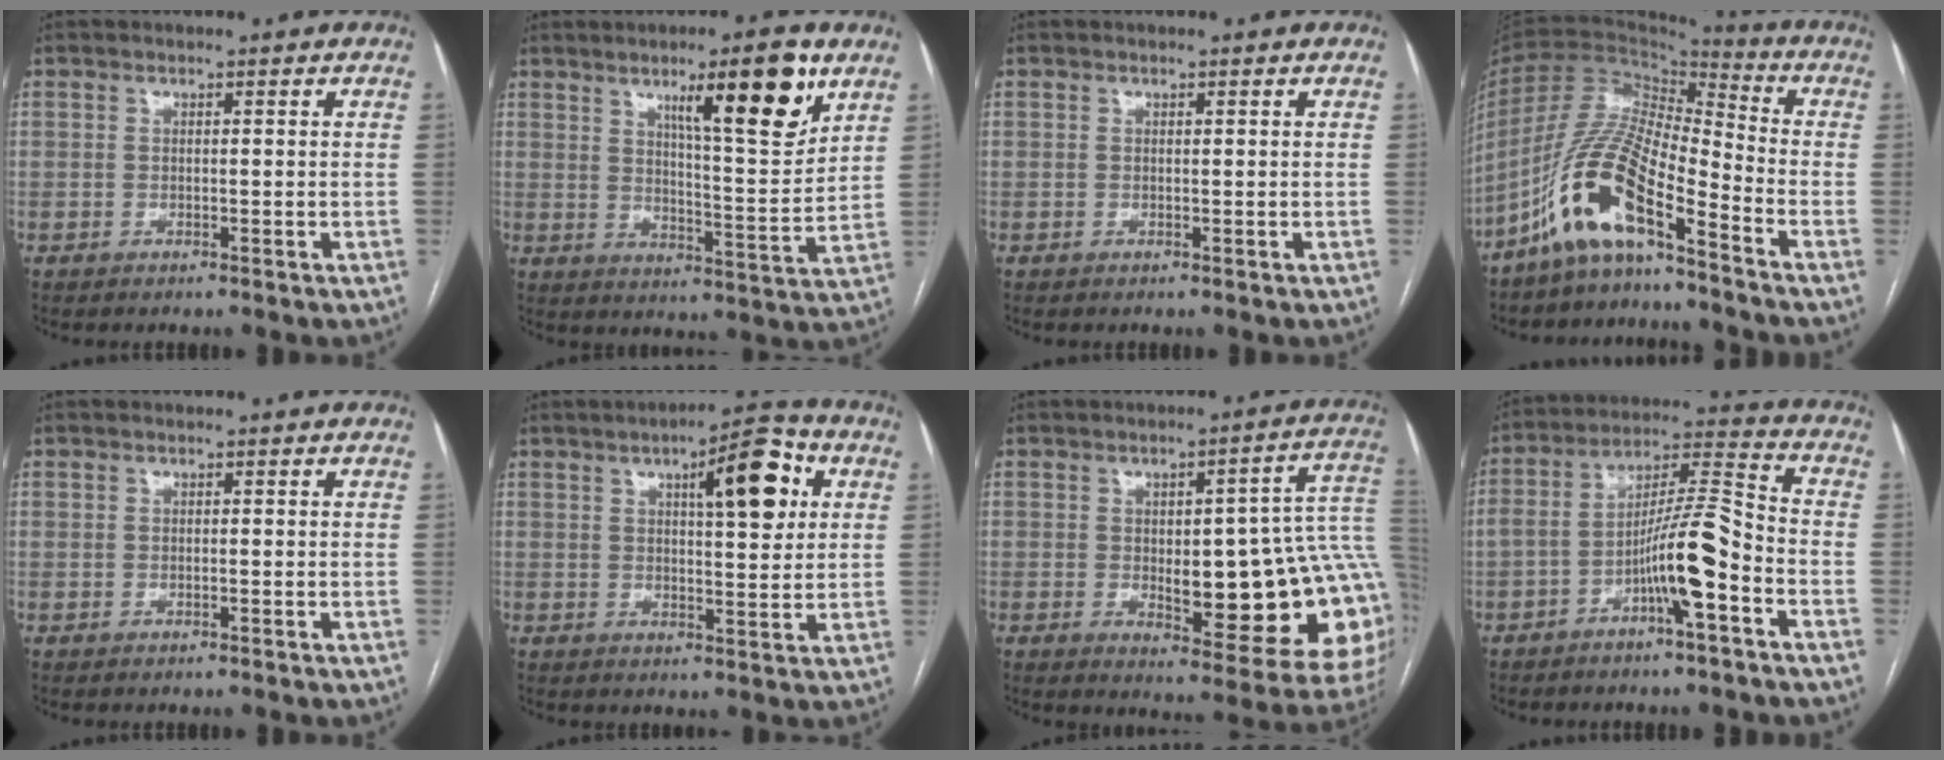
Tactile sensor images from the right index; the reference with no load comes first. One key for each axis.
{"total": 13.3, "fx": 7.5, "fy": 1.4, "fz": 10.9, "tx": -0.162, "ty": -0.011, "tz": 0.112}
{"total": 0.0}
{"total": 12.8, "fx": -8.3, "fy": 2.4, "fz": 9.5, "tx": -0.199, "ty": 0.006, "tz": -0.161}
{"total": 0.0}
{"total": 11.0, "fx": 4.0, "fy": 2.5, "fz": 9.9, "tx": -0.142, "ty": 0.016, "tz": 0.056}
{"total": 21.1, "fx": -0.6, "fy": 6.1, "fz": 20.2, "tx": -0.167, "ty": 0.025, "tz": 0.012}
{"total": 11.2, "fx": -4.8, "fy": 1.0, "fz": 10.1, "tx": -0.182, "ty": 0.021, "tz": -0.081}